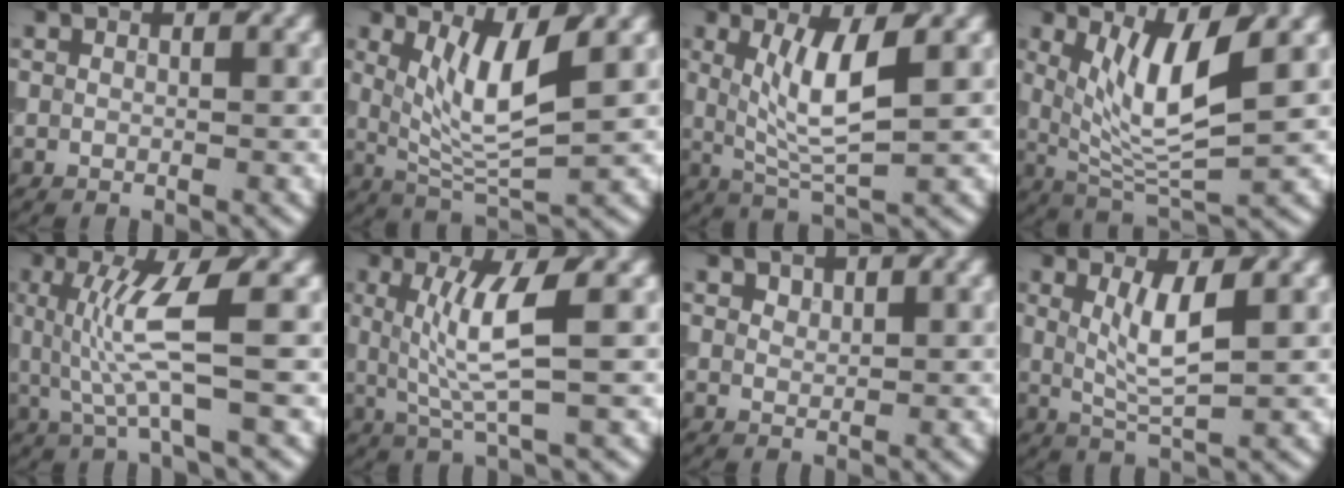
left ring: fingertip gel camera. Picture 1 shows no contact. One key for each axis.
{"total": 5.5, "fx": 1.4, "fy": 1.1, "fz": 5.2, "tx": -0.103, "ty": -0.007, "tz": 0.040}
{"total": 5.0, "fx": 0.8, "fy": 1.1, "fz": 4.8, "tx": -0.098, "ty": -0.001, "tz": 0.027}
{"total": 6.4, "fx": 1.7, "fy": 1.5, "fz": 6.0, "tx": -0.118, "ty": -0.010, "tz": 0.044}
{"total": 4.5, "fx": 0.0, "fy": 0.0, "fz": 4.5, "tx": -0.101, "ty": 0.003, "tz": 0.013}
{"total": 4.6, "fx": 0.4, "fy": 0.3, "fz": 4.6, "tx": -0.102, "ty": 0.003, "tz": 0.019}
{"total": 1.3, "fx": 1.0, "fy": 0.6, "fz": 0.4, "tx": -0.013, "ty": 0.001, "tz": 0.020}
{"total": 3.6, "fx": 0.6, "fy": 0.6, "fz": 3.5, "tx": -0.078, "ty": 0.001, "tz": 0.021}